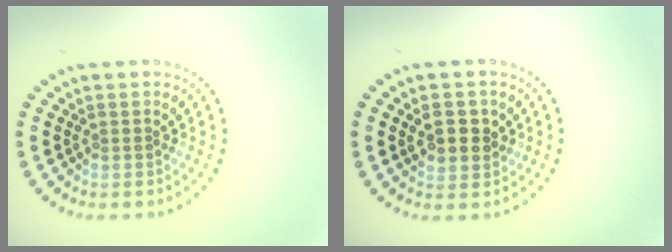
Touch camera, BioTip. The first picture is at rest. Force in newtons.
{"total": 2.8, "press": 2.8, "slide": 0.6}